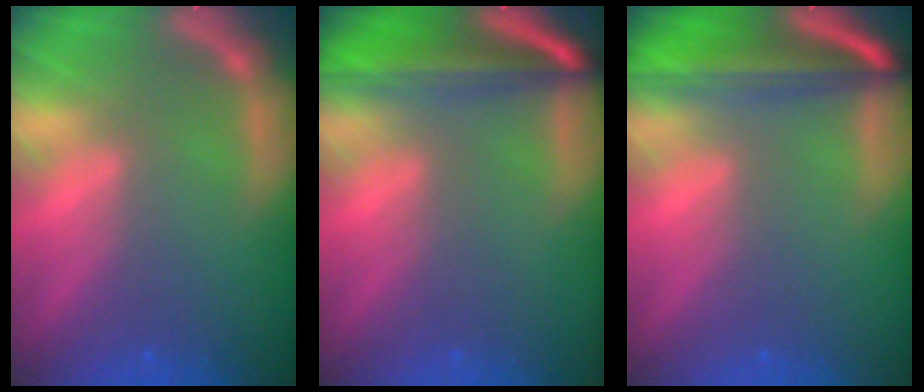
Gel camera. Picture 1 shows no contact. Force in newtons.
{"total": 8.5}
{"total": 9.2}